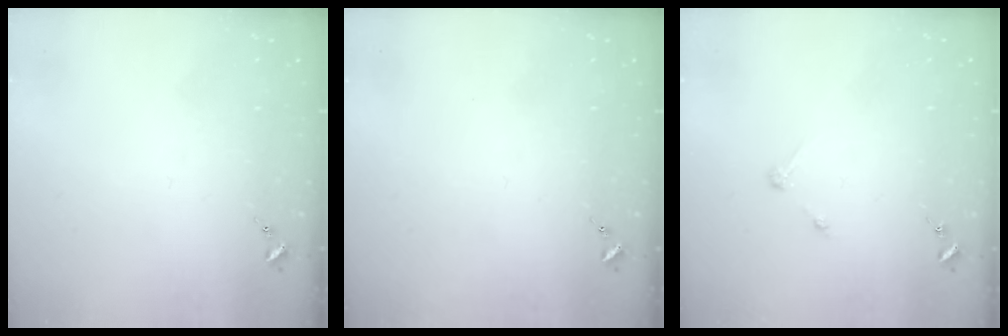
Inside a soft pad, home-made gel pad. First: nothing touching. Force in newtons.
{"total": 0.0}
{"total": 2.7, "press": 2.7, "slide": 0.3}